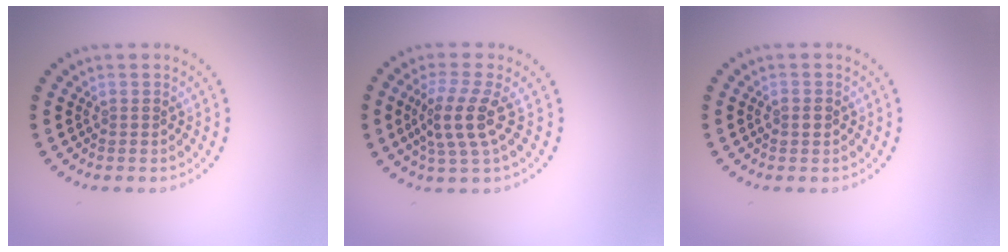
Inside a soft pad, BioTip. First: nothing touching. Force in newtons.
{"total": 3.7, "press": 3.2, "slide": 1.9}
{"total": 1.3, "press": 1.3, "slide": 0.1}